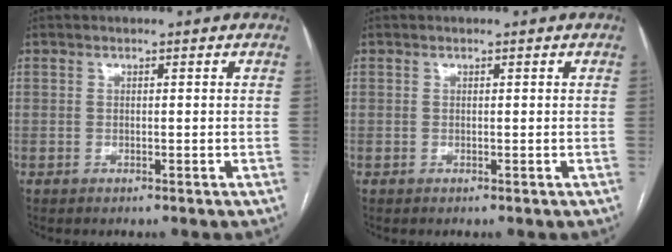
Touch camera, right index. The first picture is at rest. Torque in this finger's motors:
{"motor_torque": [0.05, 0.04, 0.03, 0.01]}